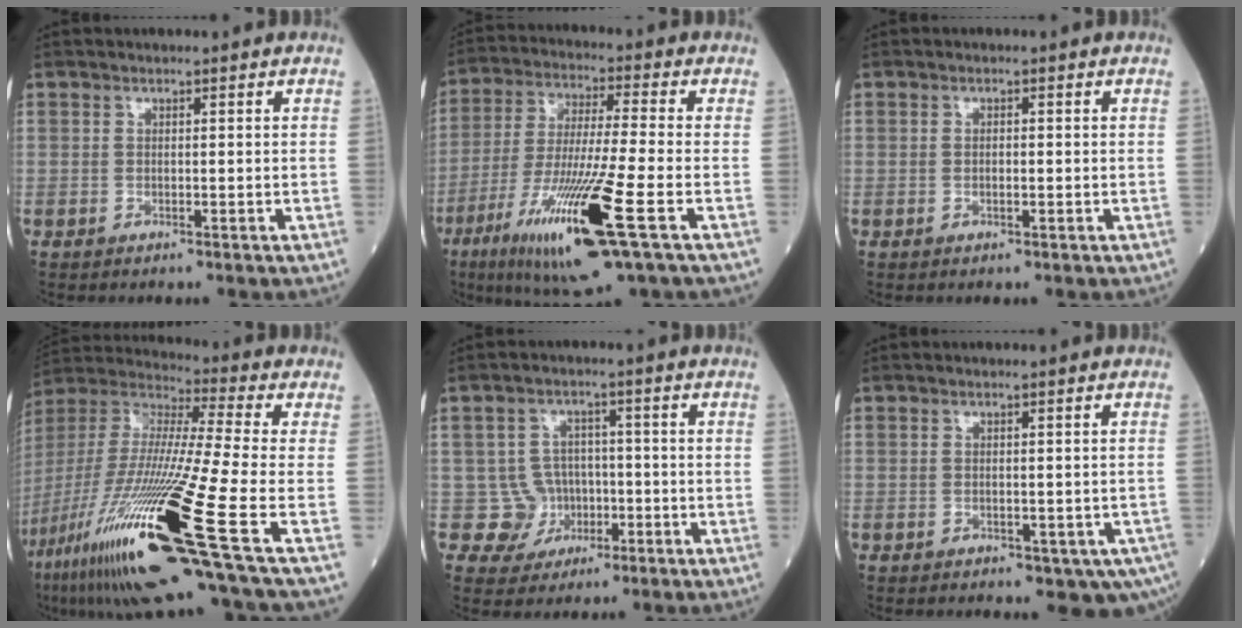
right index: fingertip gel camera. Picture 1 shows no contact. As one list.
[{"total": 15.4, "force": [-6.4, 0.1, 14.0], "torque": [-0.284, -0.038, -0.115]}, {"total": 1.0, "force": [-0.2, 0.4, 0.9], "torque": [-0.017, 0.000, -0.003]}, {"total": 29.0, "force": [-13.7, 1.0, 25.6], "torque": [-0.522, -0.068, -0.256]}, {"total": 5.4, "force": [-1.2, 5.3, -0.1], "torque": [0.012, 0.016, -0.016]}, {"total": 5.3, "force": [-3.0, 2.5, 3.6], "torque": [-0.025, -0.001, -0.035]}]